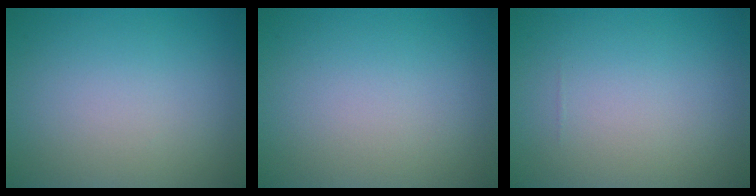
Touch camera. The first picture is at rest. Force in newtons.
{"total": 0.0}
{"total": 0.0}